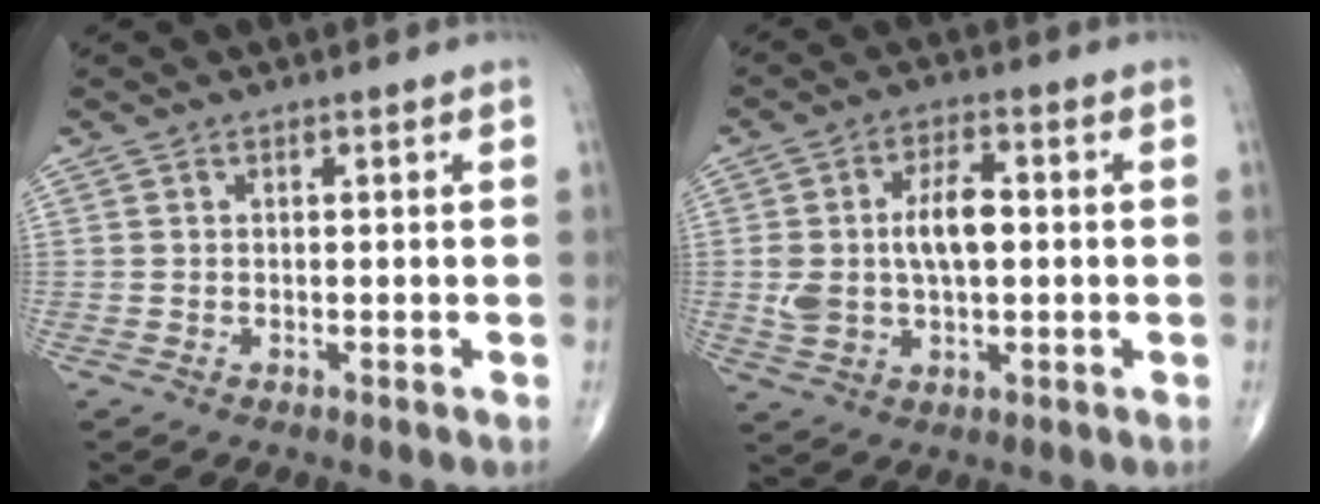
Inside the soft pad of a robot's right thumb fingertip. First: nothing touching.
{"total": 10.0, "force": [0.4, 5.5, 8.4], "torque": [-0.156, 0.015, 0.012]}